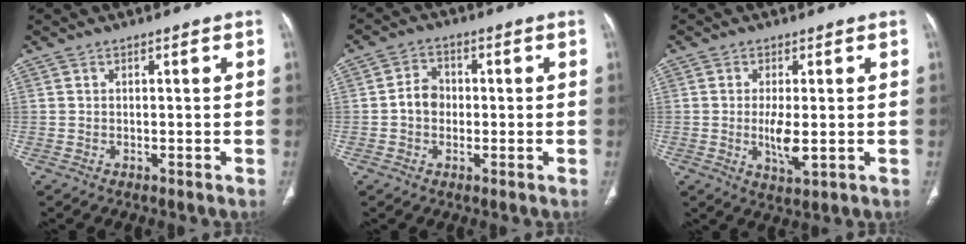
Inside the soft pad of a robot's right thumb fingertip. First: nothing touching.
{"total": 4.4, "force": [-0.4, 3.7, 2.4], "torque": [-0.027, 0.015, -0.014]}
{"total": 5.4, "force": [-0.5, 1.8, 5.1], "torque": [-0.100, -0.015, -0.006]}